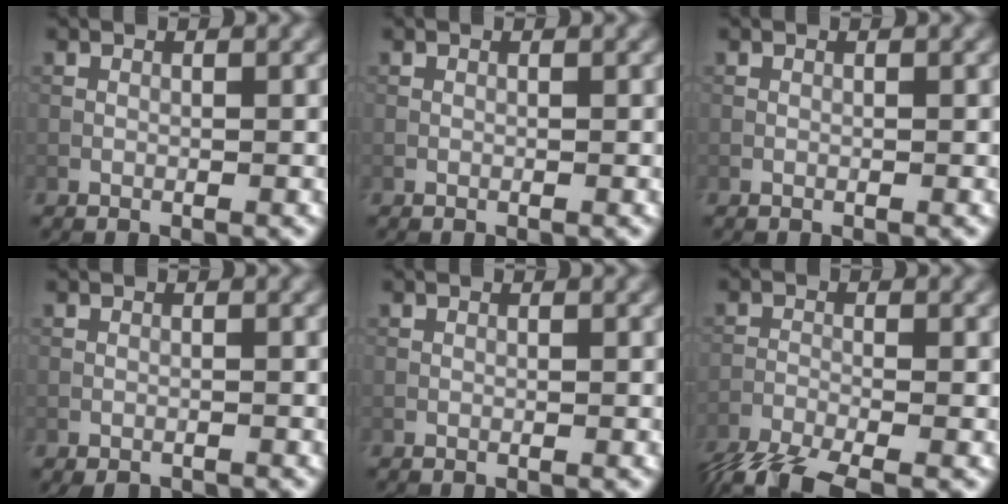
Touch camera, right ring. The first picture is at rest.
{"total": 0.0}
{"total": 0.0}
{"total": 1.7, "force": [-1.5, 0.5, 0.6], "torque": [-0.009, -0.003, -0.022]}
{"total": 0.0}
{"total": 6.2, "force": [-5.1, 1.2, 3.4], "torque": [-0.068, -0.026, -0.102]}